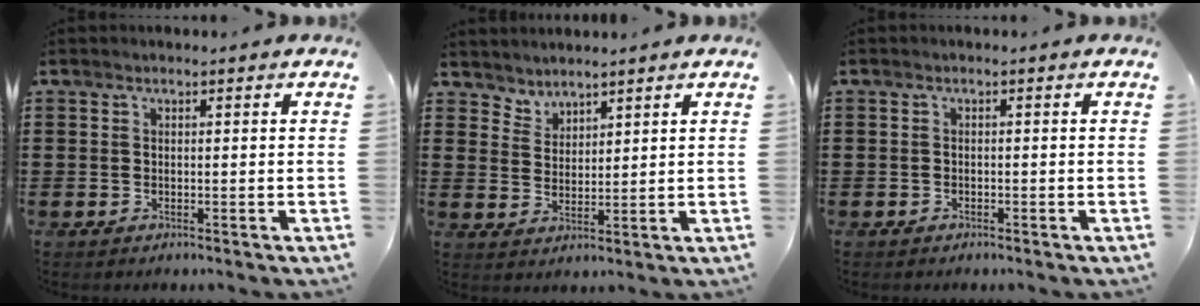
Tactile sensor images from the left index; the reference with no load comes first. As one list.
[{"total": 3.1, "force": [2.9, 0.8, -0.6], "torque": [0.000, -0.006, 0.056]}, {"total": 0.9, "force": [-0.8, 0.3, 0.1], "torque": [-0.006, 0.002, -0.019]}]